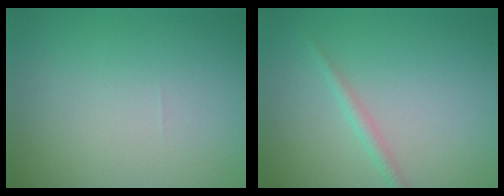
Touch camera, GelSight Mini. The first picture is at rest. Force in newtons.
{"total": 1.3, "press": 1.3, "slide": 0.1}